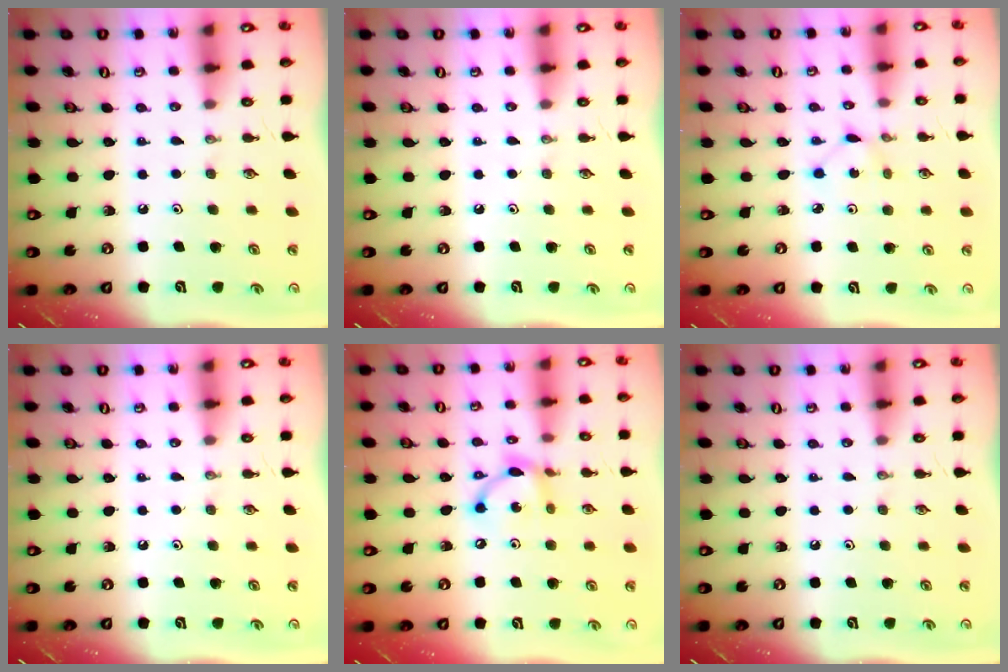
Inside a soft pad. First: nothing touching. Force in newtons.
{"total": 0.0}
{"total": 1.0, "press": 1.0, "slide": 0.1}
{"total": 0.0}
{"total": 9.7, "press": 9.7, "slide": 0.4}
{"total": 0.0}